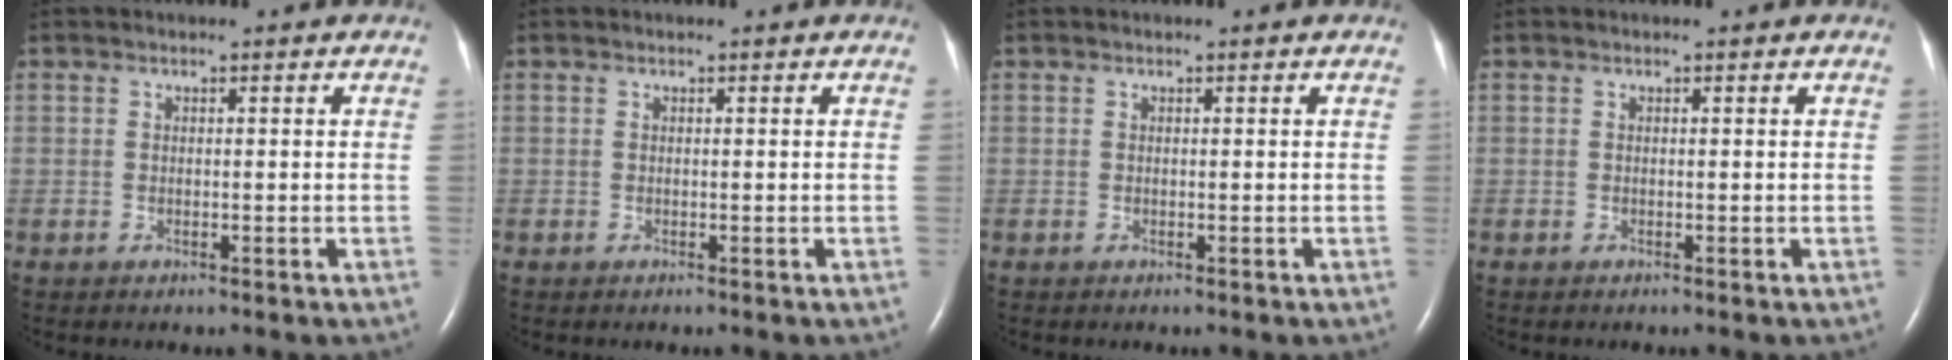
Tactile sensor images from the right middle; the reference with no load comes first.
{"total": 0.0}
{"total": 0.0}
{"total": 0.0}